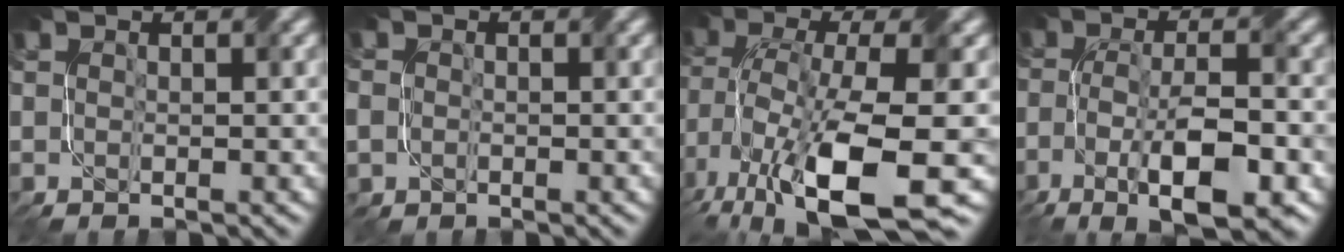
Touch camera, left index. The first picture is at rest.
{"total": 2.1, "force": [-0.3, 2.1, 0.1], "torque": [-0.006, 0.001, 0.002]}
{"total": 11.8, "force": [-4.6, 4.6, 9.9], "torque": [-0.206, -0.010, -0.066]}
{"total": 7.7, "force": [-4.3, 2.7, 5.8], "torque": [-0.105, 0.003, -0.074]}